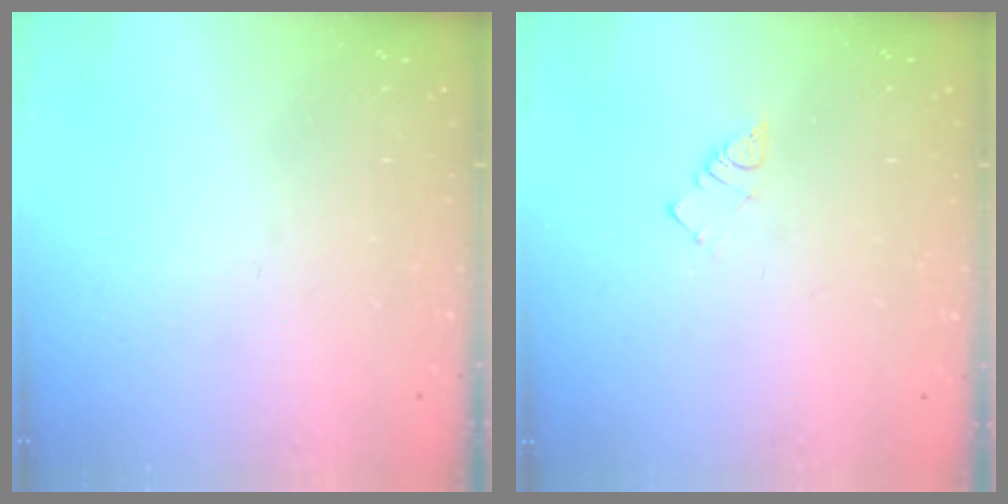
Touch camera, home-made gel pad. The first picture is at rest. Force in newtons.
{"total": 2.7, "press": 2.7, "slide": 0.4}